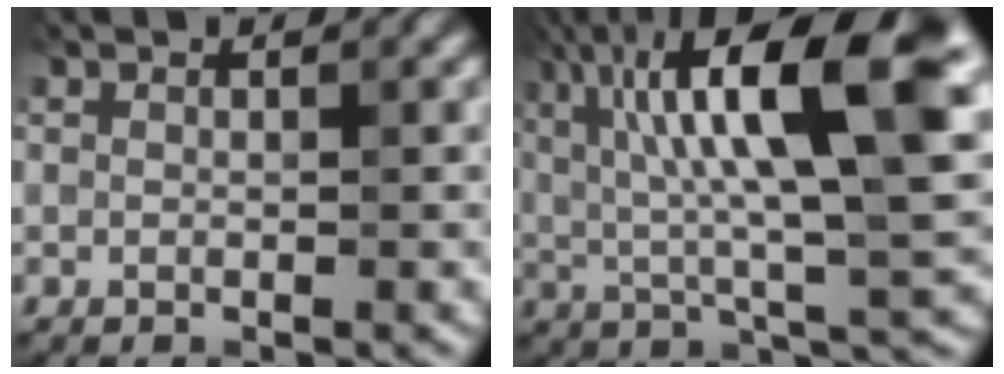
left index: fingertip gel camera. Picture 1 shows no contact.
{"total": 13.7, "force": [3.7, 3.8, 12.6], "torque": [-0.208, 0.017, 0.056]}